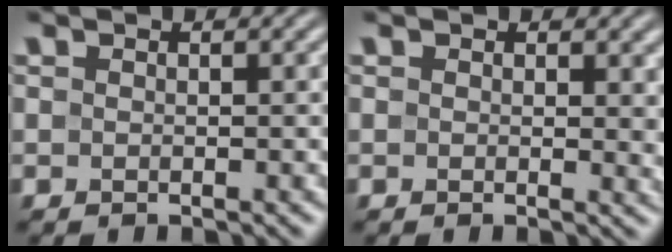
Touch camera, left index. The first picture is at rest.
{"total": 1.9, "force": [0.7, 0.8, 1.5], "torque": [-0.012, -0.003, 0.007]}